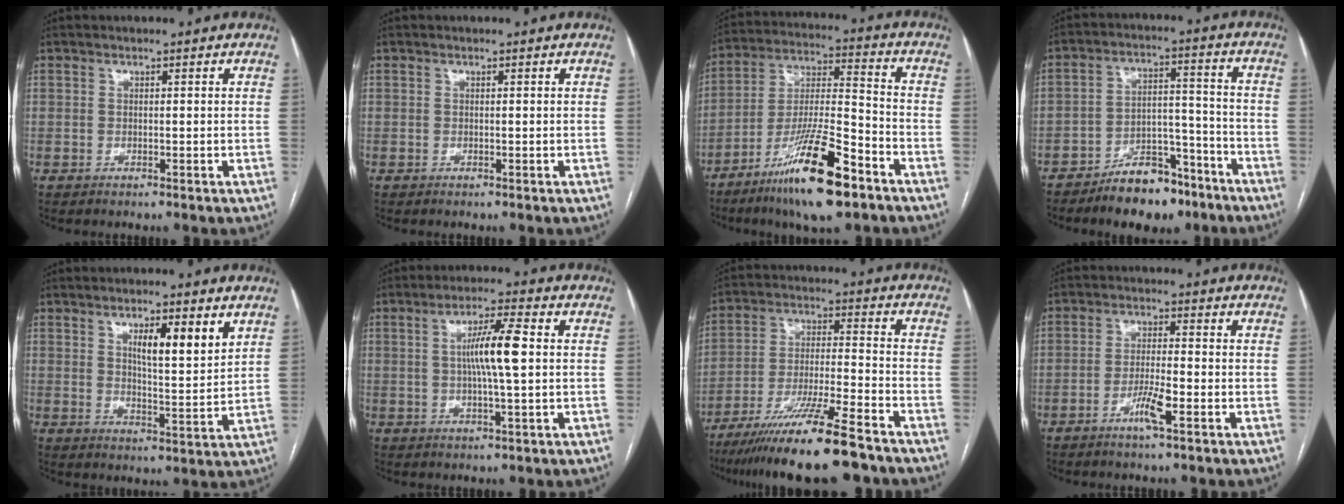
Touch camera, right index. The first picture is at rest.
{"total": 0.0}
{"total": 16.4, "force": [-10.1, 2.2, 12.8], "torque": [-0.249, -0.023, -0.180]}
{"total": 10.4, "force": [-7.8, 4.4, 5.3], "torque": [-0.079, 0.023, -0.129]}
{"total": 7.7, "force": [3.8, 1.3, 6.5], "torque": [-0.105, -0.005, 0.061]}
{"total": 7.6, "force": [0.7, 0.1, 7.5], "torque": [-0.135, 0.004, 0.009]}
{"total": 16.6, "force": [-12.5, 0.7, 10.9], "torque": [-0.194, -0.035, -0.215]}
{"total": 4.8, "force": [-2.4, 0.1, 4.2], "torque": [-0.080, -0.005, -0.047]}